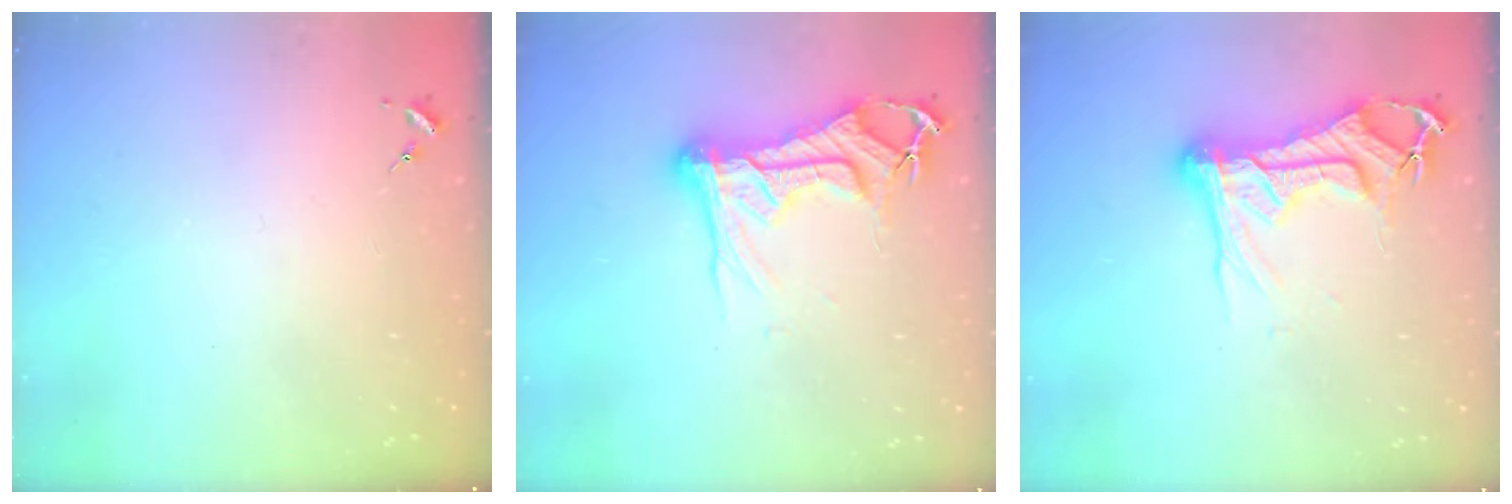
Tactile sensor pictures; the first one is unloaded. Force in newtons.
{"total": 16.5, "press": 16.5, "slide": 1.8}
{"total": 16.5, "press": 16.5, "slide": 1.8}